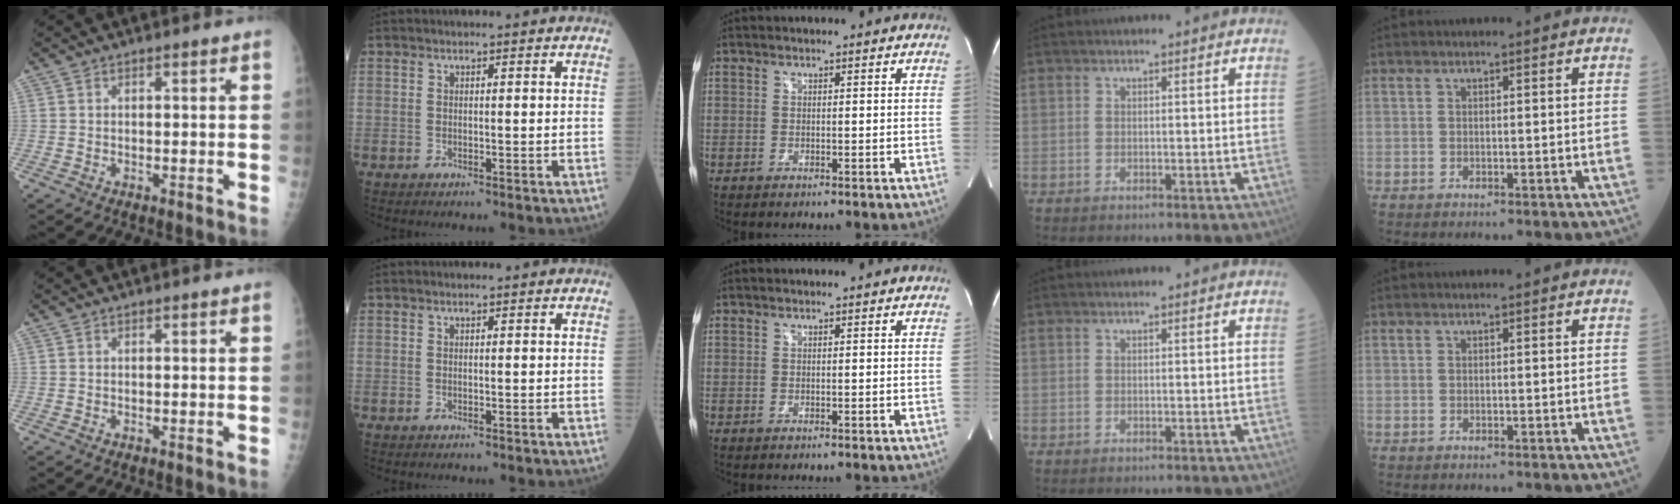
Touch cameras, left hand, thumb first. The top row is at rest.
{}